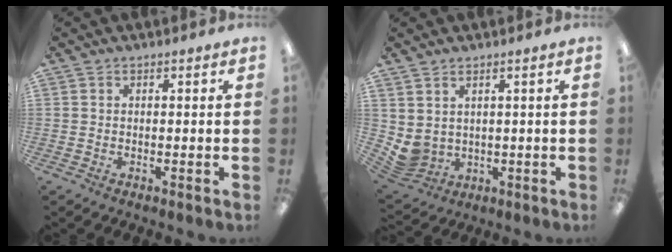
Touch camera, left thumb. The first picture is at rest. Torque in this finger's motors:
{"motor_torque": [0.72, 0.85, 0.35, -0.58, 0.03]}